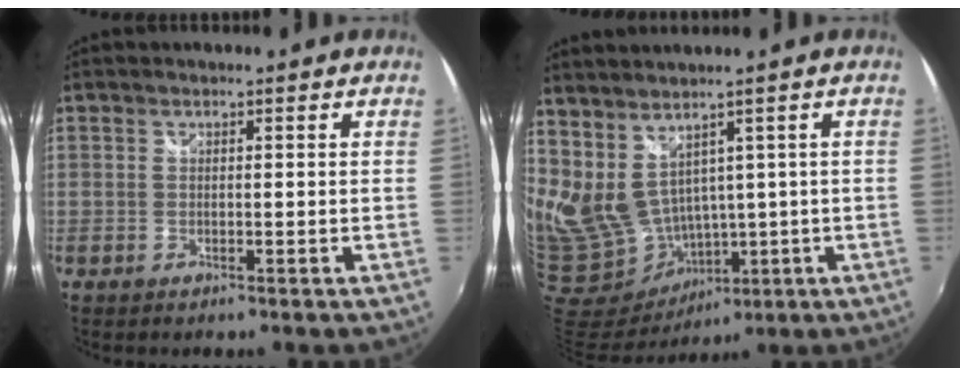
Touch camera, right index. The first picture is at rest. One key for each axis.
{"total": 15.4, "fx": 4.6, "fy": 10.6, "fz": 10.2, "tx": -0.239, "ty": -0.024, "tz": 0.133}